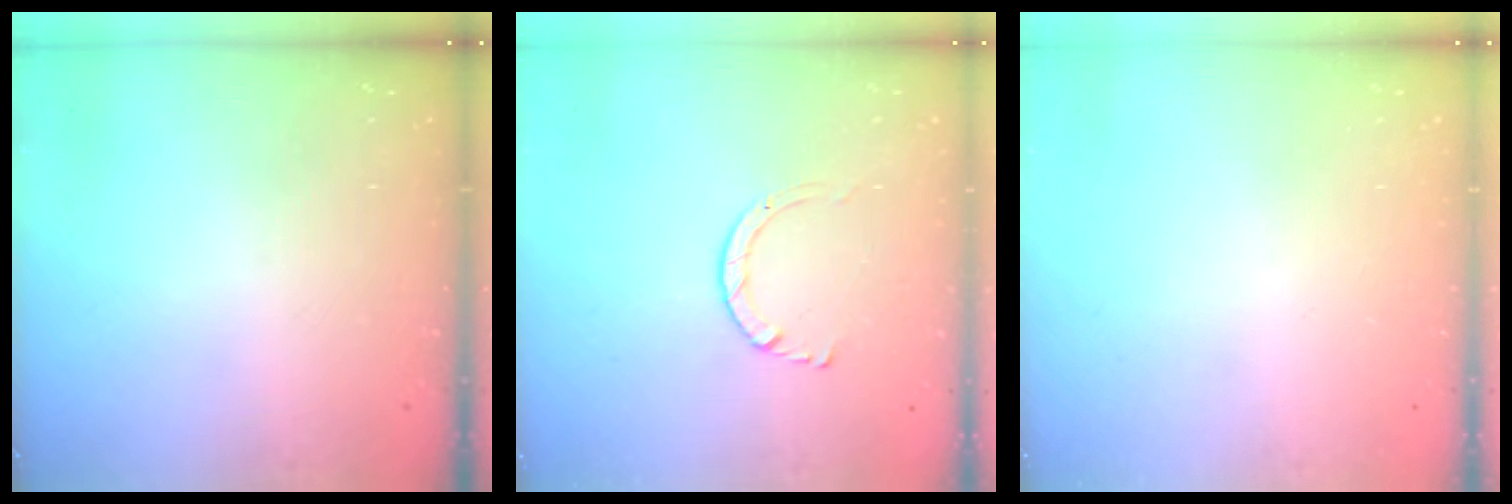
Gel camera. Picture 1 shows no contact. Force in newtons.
{"total": 2.9, "press": 2.9, "slide": 0.2}
{"total": 0.0}